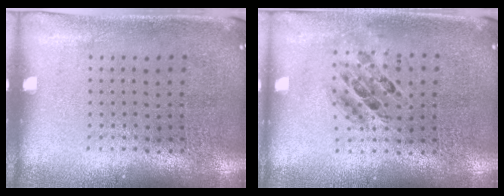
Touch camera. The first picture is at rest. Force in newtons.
{"total": 0.7, "press": 0.7, "slide": 0.1}